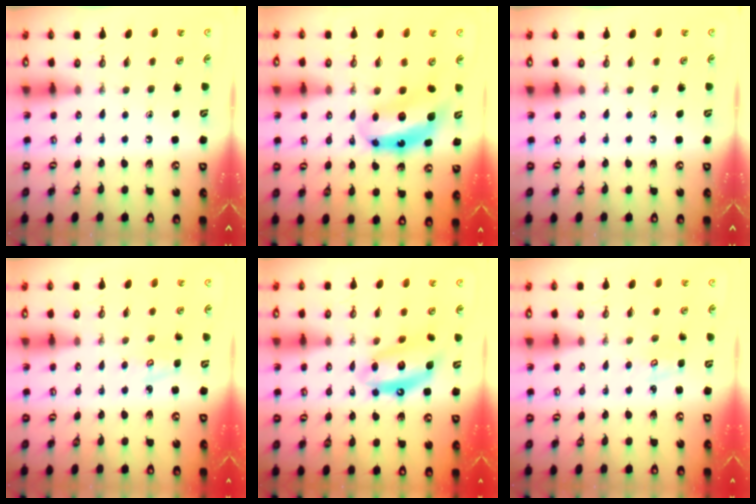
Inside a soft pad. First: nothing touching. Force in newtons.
{"total": 7.4, "press": 7.4, "slide": 0.7}
{"total": 0.0}
{"total": 2.7, "press": 2.7, "slide": 0.3}
{"total": 12.4, "press": 12.4, "slide": 1.0}
{"total": 2.6, "press": 2.6, "slide": 0.3}